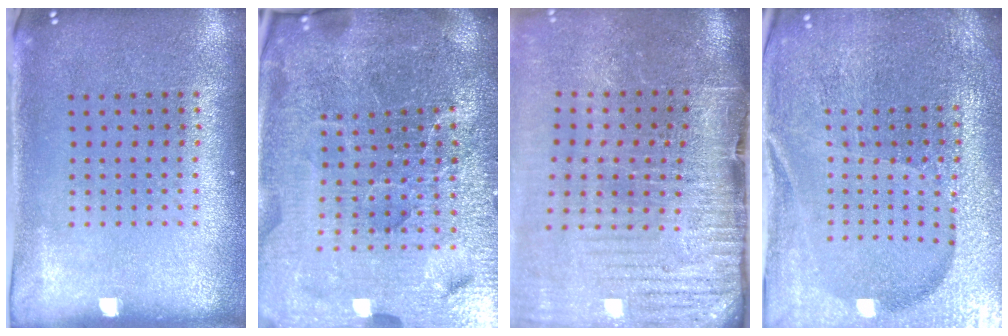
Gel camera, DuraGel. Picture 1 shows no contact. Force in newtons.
{"total": 6.9, "press": 6.1, "slide": 3.4}
{"total": 4.3, "press": 3.6, "slide": 2.4}
{"total": 4.6, "press": 4.3, "slide": 1.4}